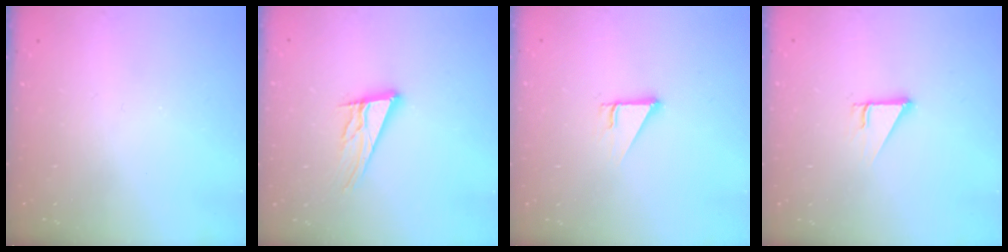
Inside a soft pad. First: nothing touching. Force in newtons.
{"total": 13.0, "press": 12.7, "slide": 2.8}
{"total": 2.5, "press": 2.5, "slide": 0.1}
{"total": 2.5, "press": 2.5, "slide": 0.1}